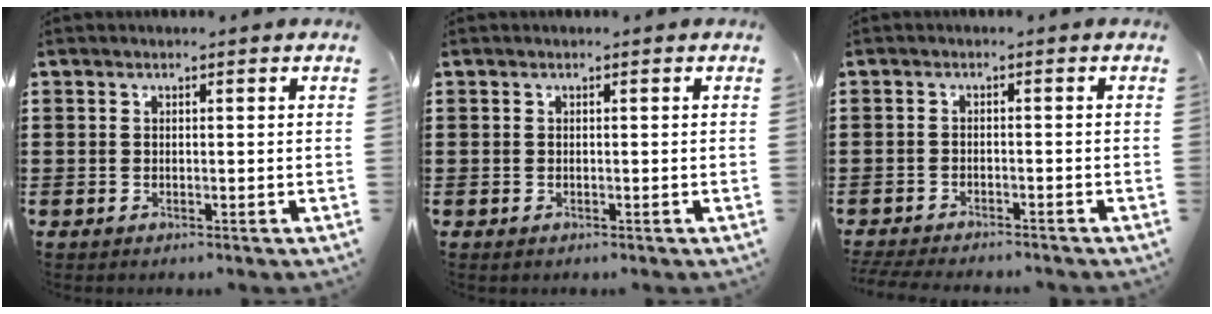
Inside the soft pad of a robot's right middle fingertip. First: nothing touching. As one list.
[{"total": 0.0}, {"total": 2.4, "force": [-2.4, 0.1, 0.2], "torque": [-0.015, -0.005, -0.053]}]